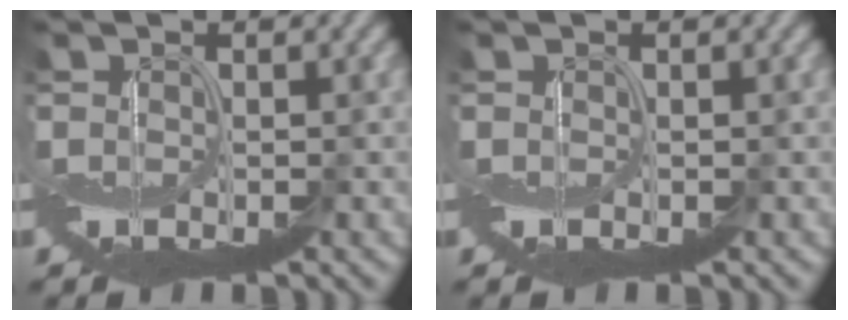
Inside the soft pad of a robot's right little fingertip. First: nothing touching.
{"total": 0.0}